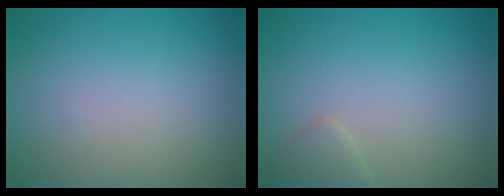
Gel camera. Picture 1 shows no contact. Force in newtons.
{"total": 1.2, "press": 1.2, "slide": 0.1}